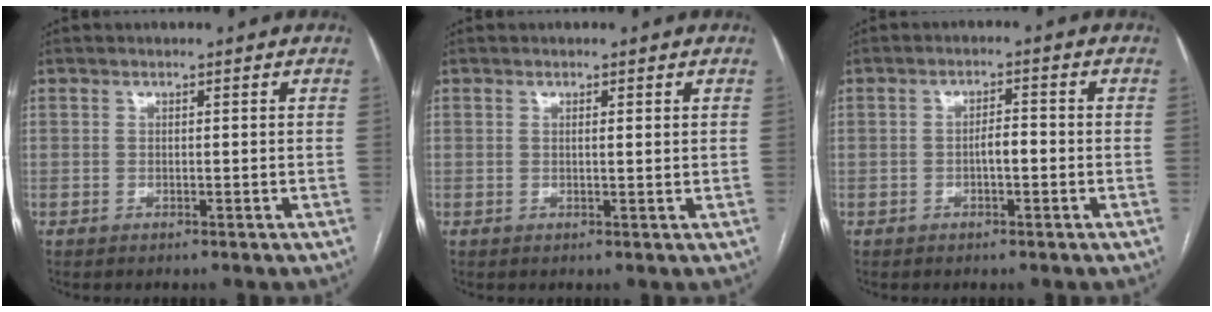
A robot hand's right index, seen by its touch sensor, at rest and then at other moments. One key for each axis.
{"total": 0.9, "fx": 0.4, "fy": 0.1, "fz": 0.8, "tx": -0.016, "ty": 0.000, "tz": 0.006}
{"total": 2.5, "fx": -0.7, "fy": 0.8, "fz": 2.3, "tx": -0.036, "ty": 0.005, "tz": -0.012}